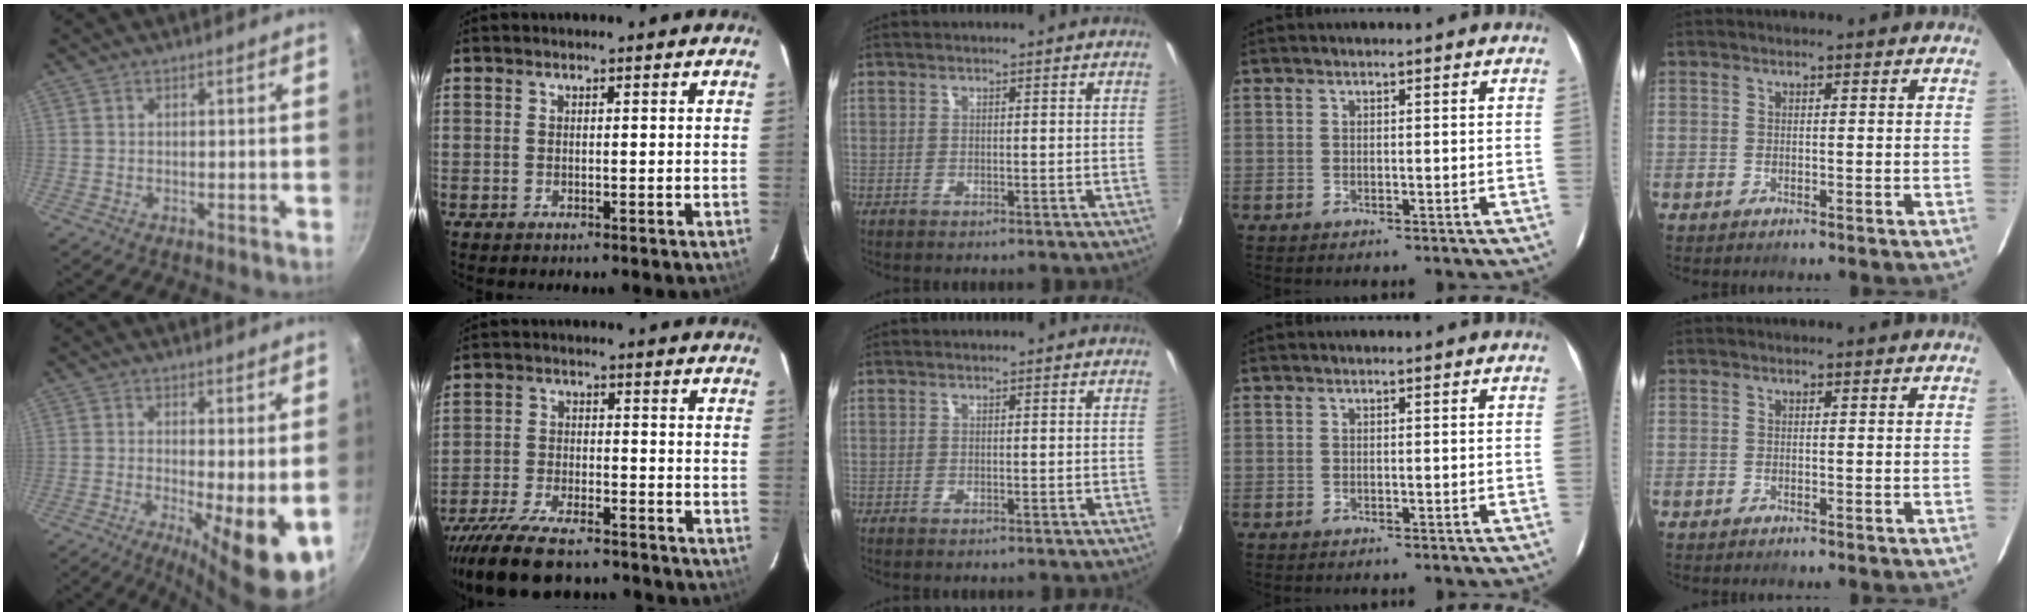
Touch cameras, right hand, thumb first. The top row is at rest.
{"thumb": {"total": 10.1, "force": [-1.4, 2.5, 9.7], "torque": [-0.139, -0.009, -0.016]}, "index": {"total": 15.4, "force": [-12.8, 4.9, 7.1], "torque": [-0.156, -0.019, -0.213]}}